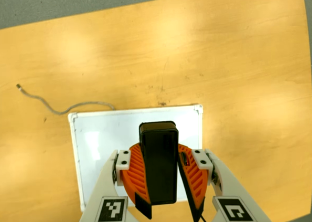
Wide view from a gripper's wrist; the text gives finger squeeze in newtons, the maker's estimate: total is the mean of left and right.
{"total": 10.1, "left": 10.1, "right": 10.0}